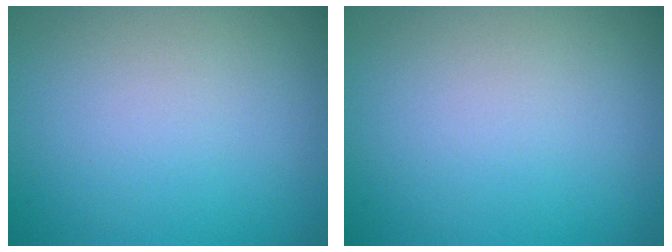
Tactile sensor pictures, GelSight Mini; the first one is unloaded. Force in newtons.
{"total": 0.0}